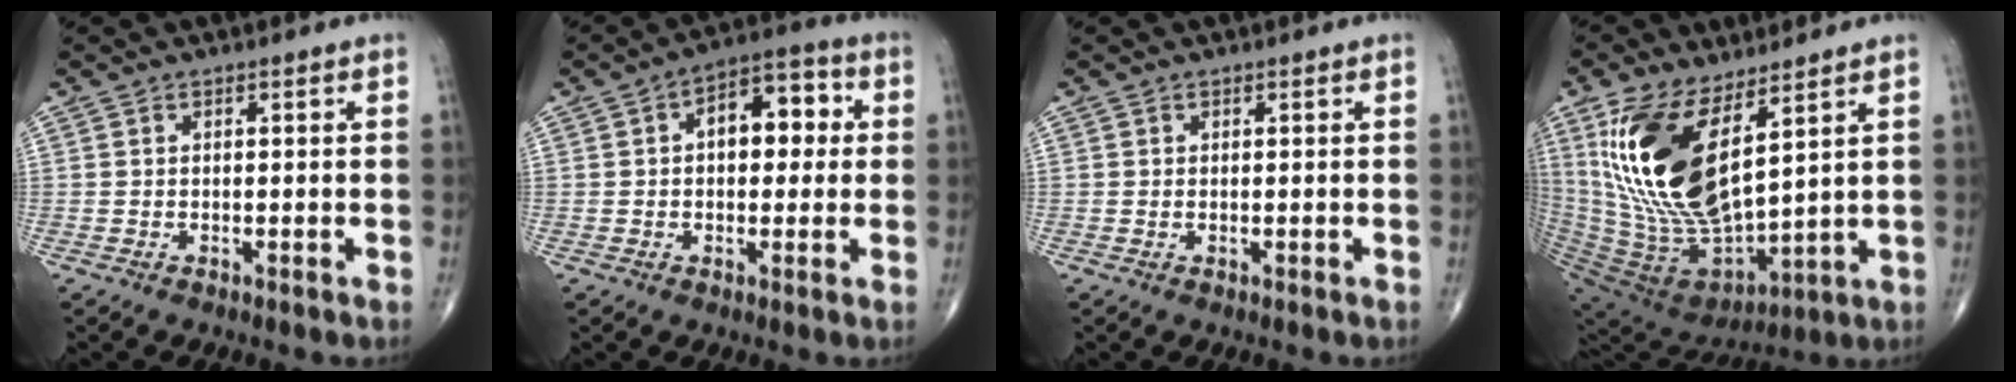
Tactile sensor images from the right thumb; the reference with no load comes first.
{"total": 10.2, "force": [1.7, 5.9, 8.1], "torque": [-0.087, 0.026, 0.016]}
{"total": 0.0}
{"total": 21.3, "force": [8.3, 9.2, 17.3], "torque": [-0.342, -0.053, 0.176]}